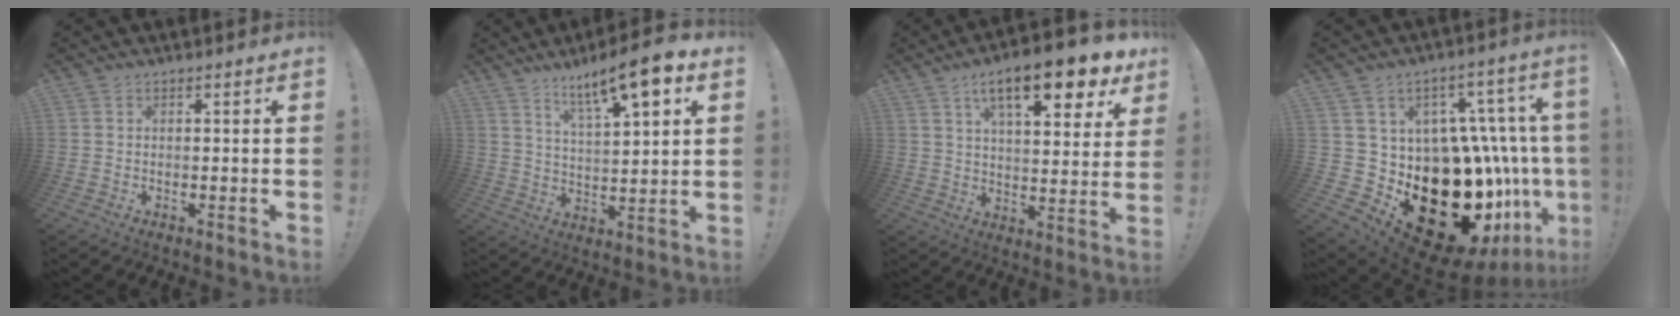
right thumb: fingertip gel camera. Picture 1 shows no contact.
{"total": 12.8, "force": [8.4, 2.3, 9.4], "torque": [-0.164, -0.042, 0.136]}
{"total": 16.7, "force": [9.2, 4.9, 13.0], "torque": [-0.198, -0.046, 0.142]}
{"total": 30.8, "force": [-10.4, 19.4, 21.6], "torque": [-0.264, 0.017, -0.089]}